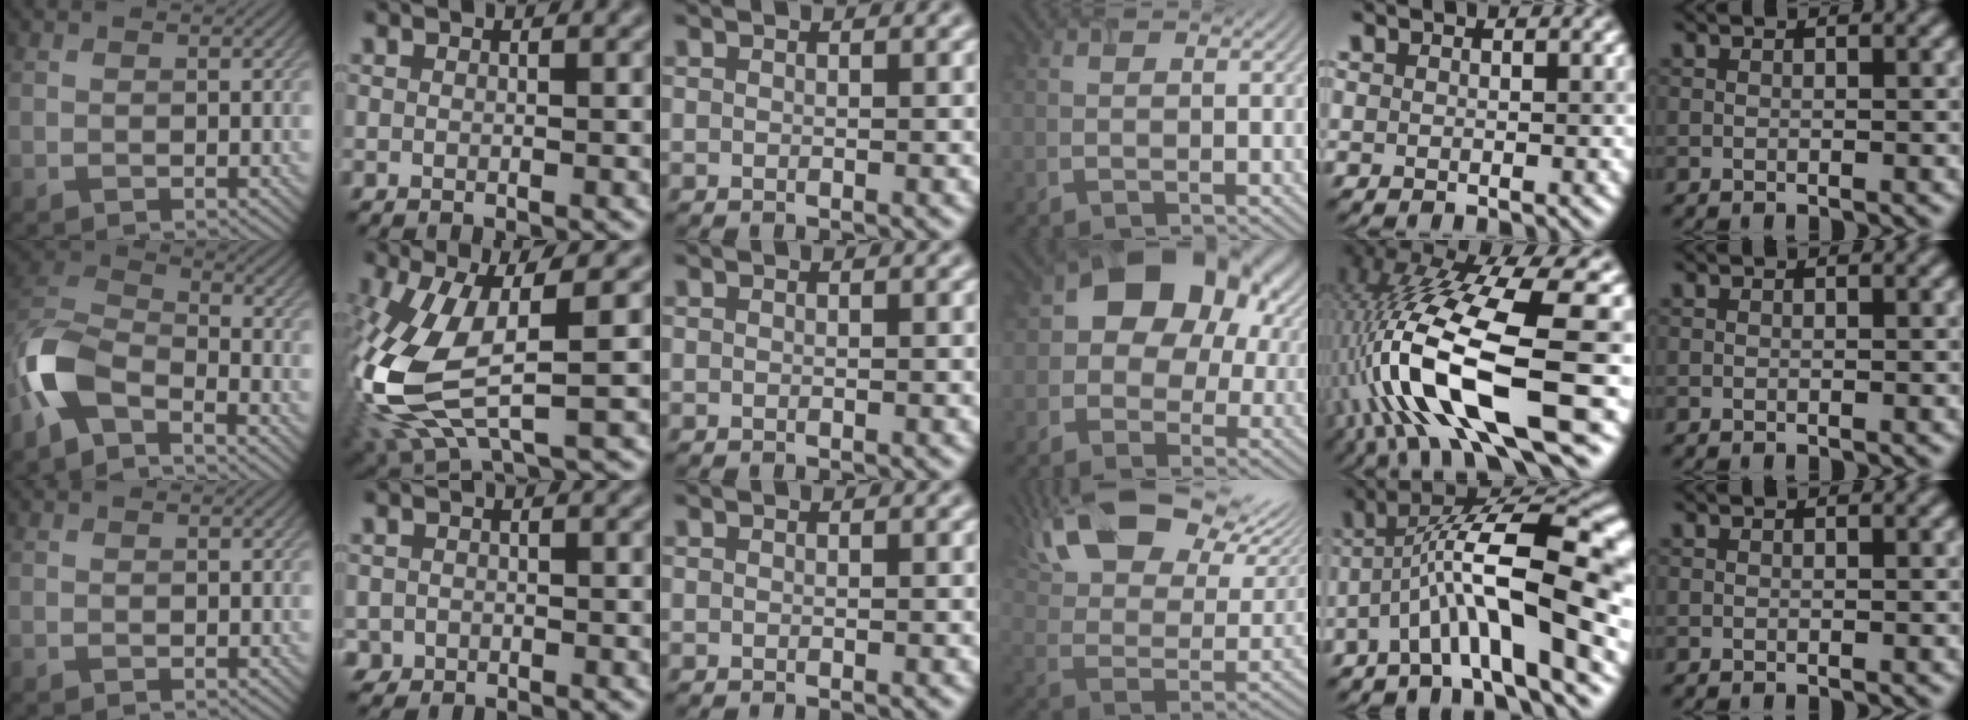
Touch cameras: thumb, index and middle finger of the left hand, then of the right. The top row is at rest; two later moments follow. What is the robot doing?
{"motion": "extract", "object": "airpods case & airpods"}